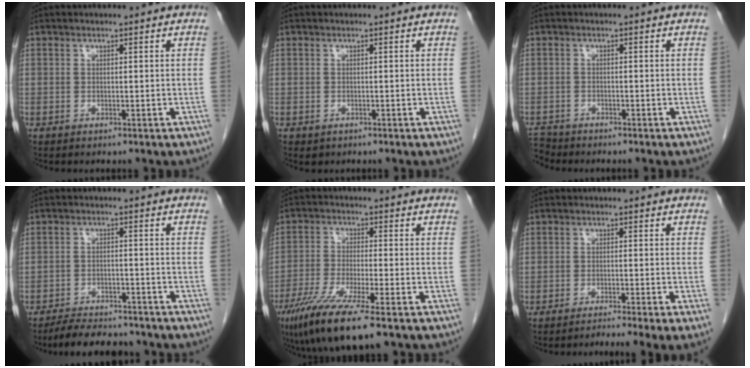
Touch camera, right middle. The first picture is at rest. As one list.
[{"total": 0.9, "force": [-0.4, 0.8, 0.2], "torque": [-0.008, 0.003, 0.001]}, {"total": 3.3, "force": [-3.2, 0.9, -0.3], "torque": [0.004, -0.011, -0.059]}, {"total": 8.8, "force": [-8.0, 2.4, 2.8], "torque": [-0.041, -0.003, -0.118]}, {"total": 11.3, "force": [-7.3, 0.6, 8.6], "torque": [-0.163, -0.031, -0.126]}, {"total": 7.6, "force": [-6.0, -1.3, 4.5], "torque": [-0.043, -0.013, -0.086]}]